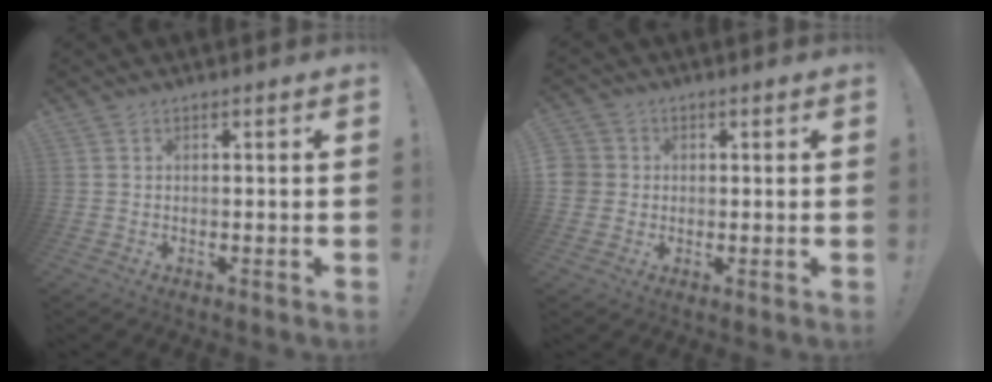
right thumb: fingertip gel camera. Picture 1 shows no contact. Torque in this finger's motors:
{"motor_torque": [-0.11, -0.01, -0.08, 0.16, -0.01]}